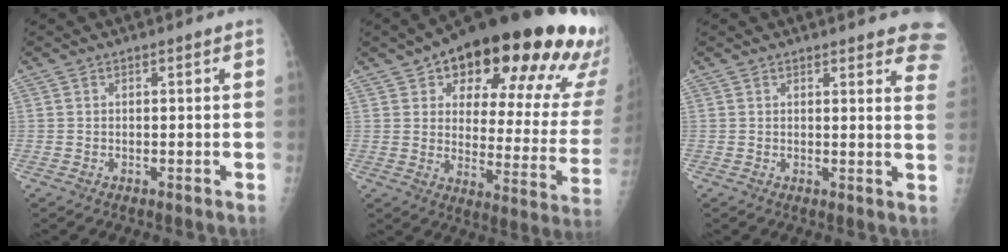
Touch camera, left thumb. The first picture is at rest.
{"total": 30.5, "force": [18.1, 11.6, 21.6], "torque": [-0.243, -0.046, 0.241]}
{"total": 9.8, "force": [8.2, 2.3, 4.8], "torque": [-0.019, -0.031, 0.070]}